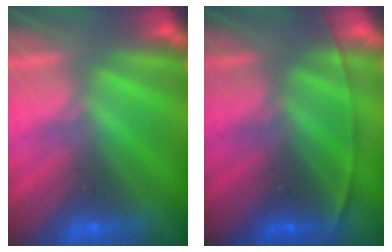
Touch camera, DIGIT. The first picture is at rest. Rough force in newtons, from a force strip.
{"total": 1.6}